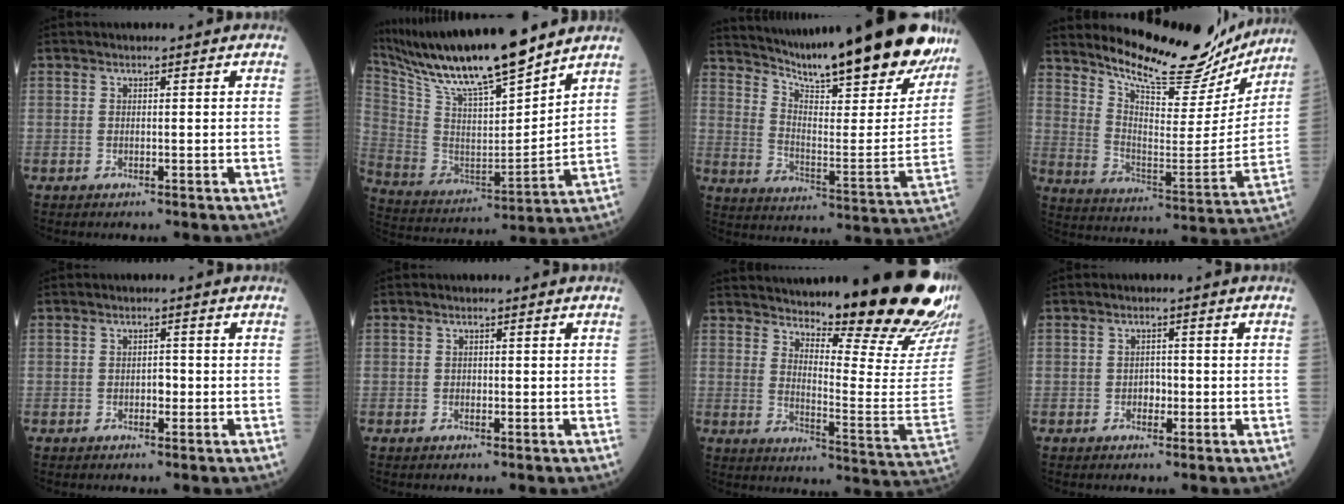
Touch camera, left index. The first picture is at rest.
{"total": 19.8, "force": [16.5, 1.7, 10.9], "torque": [-0.208, -0.002, 0.304]}
{"total": 28.4, "force": [23.6, 3.7, 15.4], "torque": [-0.243, -0.077, 0.318]}
{"total": 19.3, "force": [17.6, 4.1, 6.8], "torque": [-0.114, -0.048, 0.253]}
{"total": 1.5, "force": [-0.8, 0.8, 1.0], "torque": [-0.011, -0.001, -0.015]}
{"total": 0.6, "force": [-0.5, 0.3, 0.2], "torque": [-0.002, -0.003, -0.011]}
{"total": 23.9, "force": [20.9, 1.5, 11.5], "torque": [-0.169, -0.114, 0.262]}
{"total": 1.7, "force": [-0.9, 1.1, 1.0], "torque": [-0.011, 0.001, -0.017]}